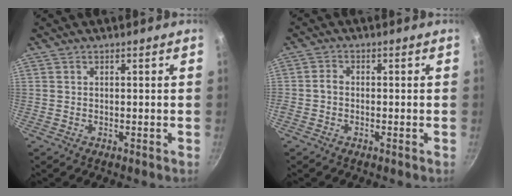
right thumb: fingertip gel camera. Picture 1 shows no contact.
{"total": 1.8, "force": [-0.5, 1.3, 1.0], "torque": [-0.021, 0.011, -0.015]}